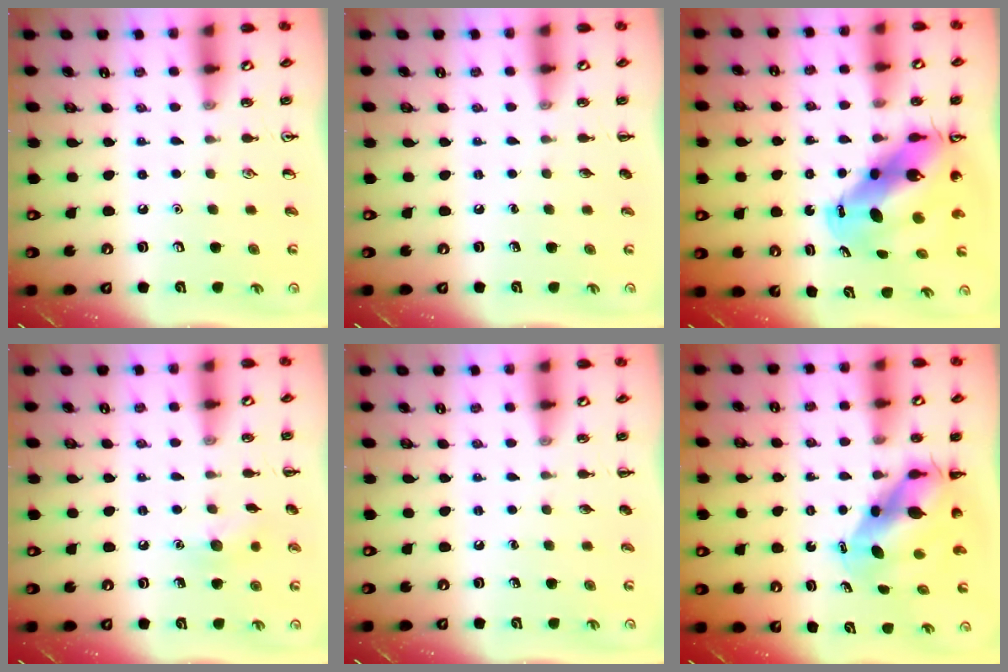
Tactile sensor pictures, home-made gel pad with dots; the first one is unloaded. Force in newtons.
{"total": 0.0}
{"total": 12.6, "press": 12.0, "slide": 3.7}
{"total": 7.4, "press": 7.1, "slide": 1.9}
{"total": 0.0}
{"total": 7.3, "press": 7.0, "slide": 1.9}